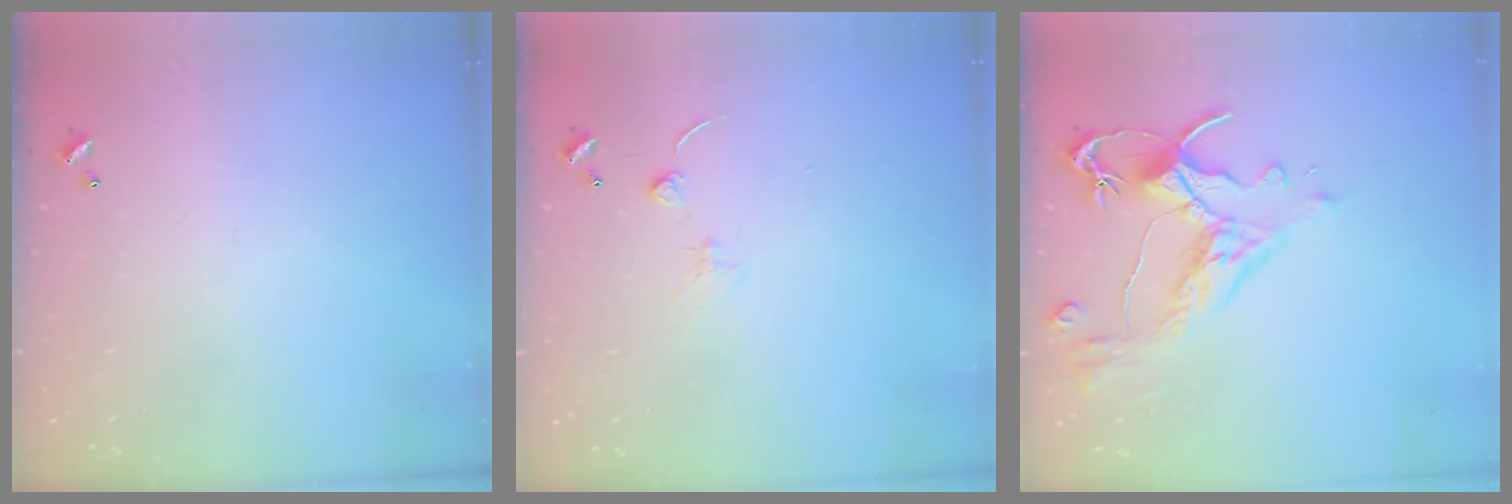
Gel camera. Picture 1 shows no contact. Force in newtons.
{"total": 0.9, "press": 0.9, "slide": 0.3}
{"total": 3.2, "press": 2.9, "slide": 1.4}